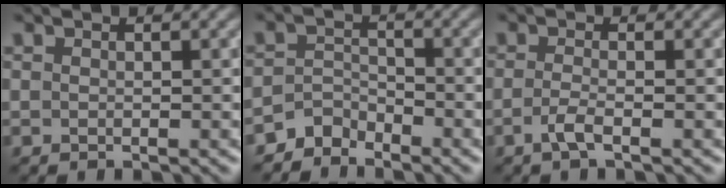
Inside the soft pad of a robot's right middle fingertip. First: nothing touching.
{"total": 2.5, "force": [-2.3, 0.9, 0.2], "torque": [-0.001, 0.010, -0.051]}
{"total": 1.7, "force": [-0.8, 0.5, 1.5], "torque": [-0.031, -0.001, -0.022]}